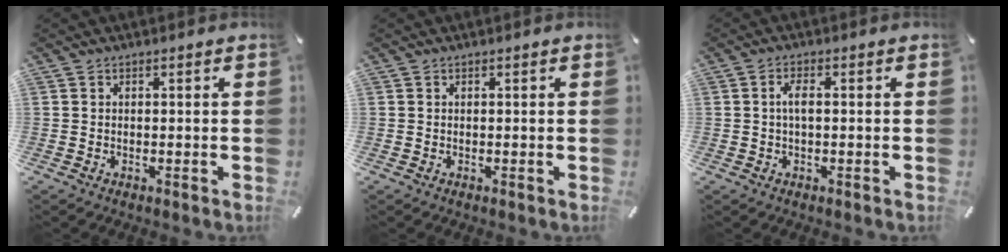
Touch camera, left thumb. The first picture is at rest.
{"total": 0.0}
{"total": 2.8, "force": [-0.1, 1.0, 2.7], "torque": [-0.050, 0.004, -0.003]}